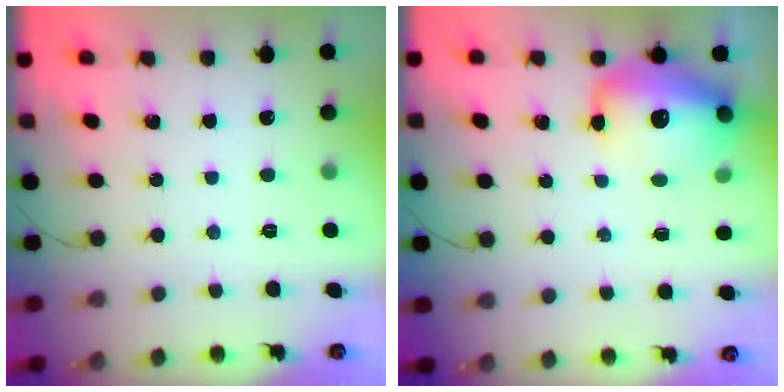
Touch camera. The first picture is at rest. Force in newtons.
{"total": 15.6, "press": 15.2, "slide": 3.8}